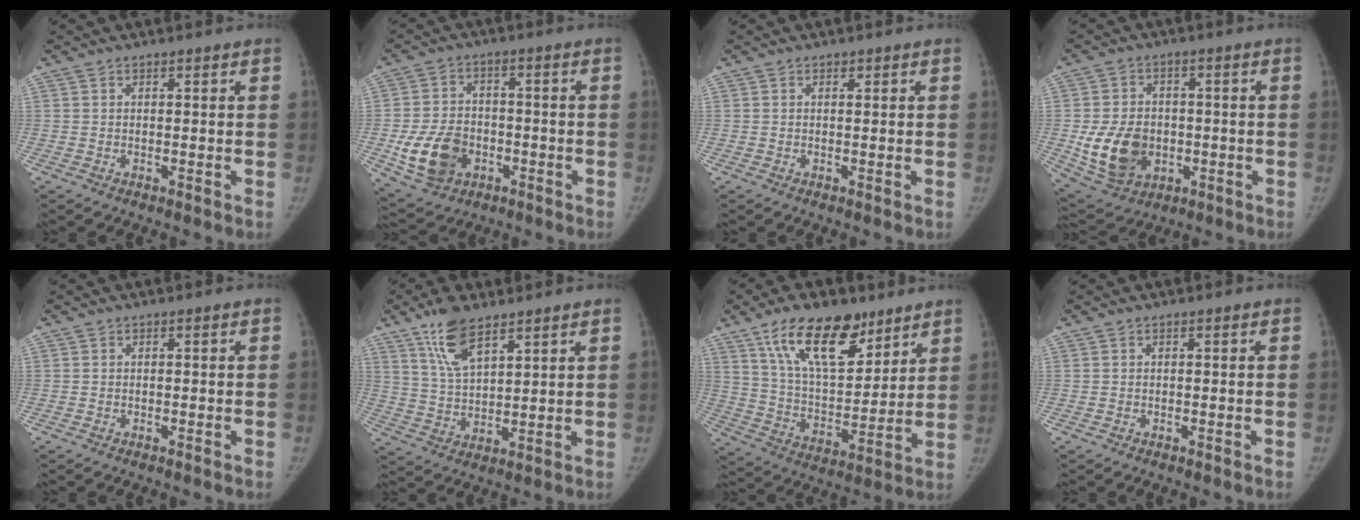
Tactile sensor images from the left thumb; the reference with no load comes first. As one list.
[{"total": 11.9, "force": [-3.5, 9.0, 7.0], "torque": [-0.112, 0.011, -0.055]}, {"total": 0.5, "force": [0.3, 0.4, 0.2], "torque": [0.004, -0.001, 0.003]}, {"total": 12.9, "force": [-2.0, 10.0, 8.0], "torque": [-0.115, -0.001, -0.019]}, {"total": 0.0}, {"total": 9.4, "force": [6.2, 3.7, 6.0], "torque": [-0.103, -0.030, 0.123]}, {"total": 19.1, "force": [11.8, 9.2, 11.9], "torque": [-0.157, -0.055, 0.209]}, {"total": 0.0}]